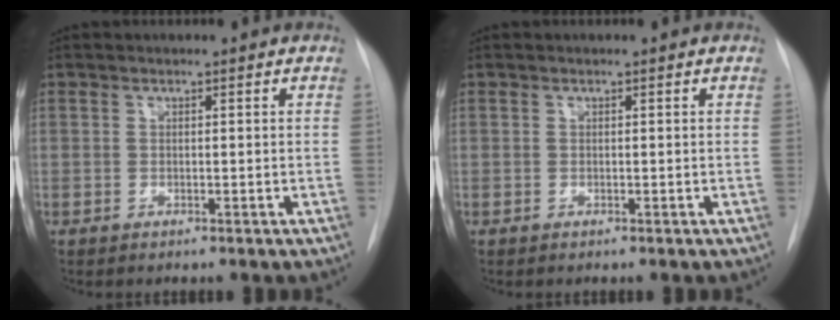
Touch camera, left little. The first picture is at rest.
{"total": 0.0}